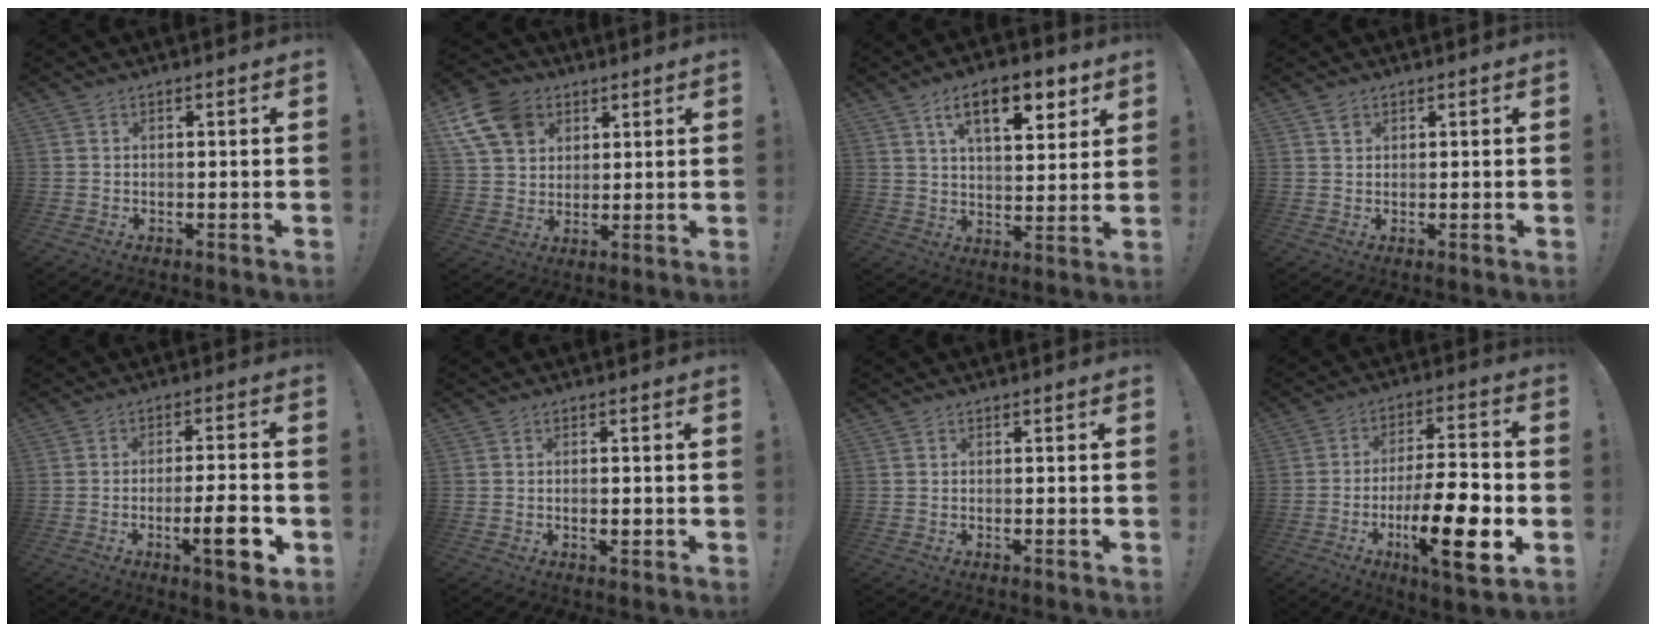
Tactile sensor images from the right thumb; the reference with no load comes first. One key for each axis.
{"total": 13.4, "fx": 6.2, "fy": 10.0, "fz": 6.3, "tx": -0.109, "ty": -0.025, "tz": 0.125}
{"total": 13.9, "fx": 7.3, "fy": 6.0, "fz": 10.2, "tx": -0.142, "ty": -0.027, "tz": 0.119}
{"total": 1.3, "fx": 0.8, "fy": 0.8, "fz": 0.6, "tx": -0.001, "ty": -0.003, "tz": 0.013}
{"total": 11.2, "fx": -4.1, "fy": 1.8, "fz": 10.3, "tx": -0.136, "ty": 0.006, "tz": -0.064}
{"total": 1.9, "fx": -0.5, "fy": 0.9, "fz": 1.6, "tx": -0.016, "ty": -0.001, "tz": -0.010}
{"total": 0.6, "fx": -0.3, "fy": -0.2, "fz": 0.4, "tx": -0.013, "ty": 0.002, "tz": -0.005}
{"total": 19.2, "fx": -6.1, "fy": 5.3, "fz": 17.4, "tx": -0.283, "ty": 0.020, "tz": -0.094}